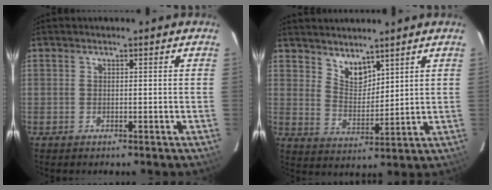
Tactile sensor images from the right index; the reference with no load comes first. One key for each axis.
{"total": 5.8, "fx": 4.7, "fy": 2.5, "fz": 2.2, "tx": -0.030, "ty": -0.004, "tz": 0.092}